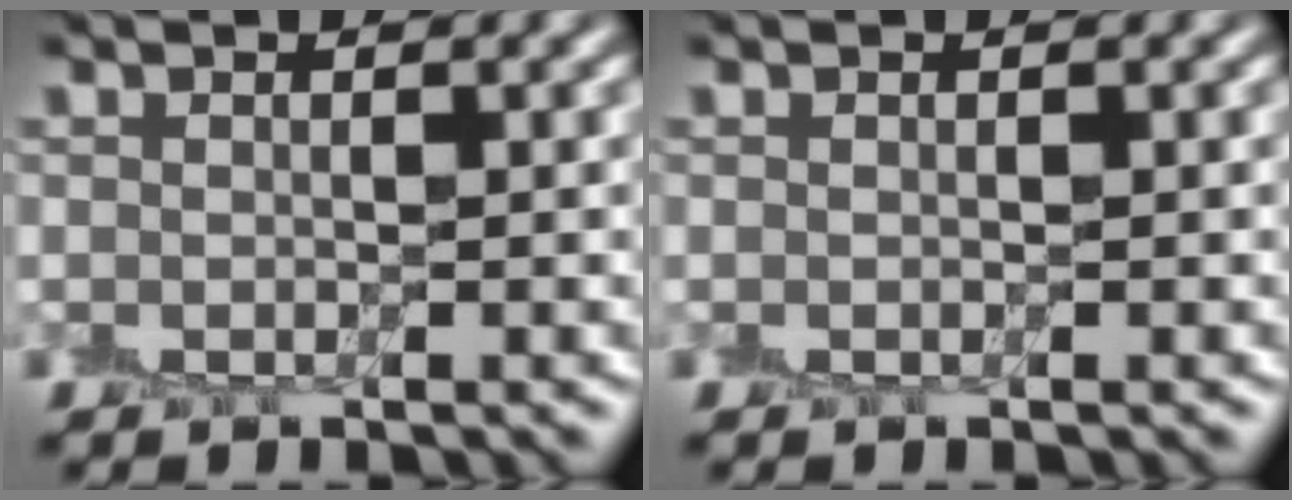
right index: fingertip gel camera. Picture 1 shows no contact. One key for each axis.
{"total": 0.0}